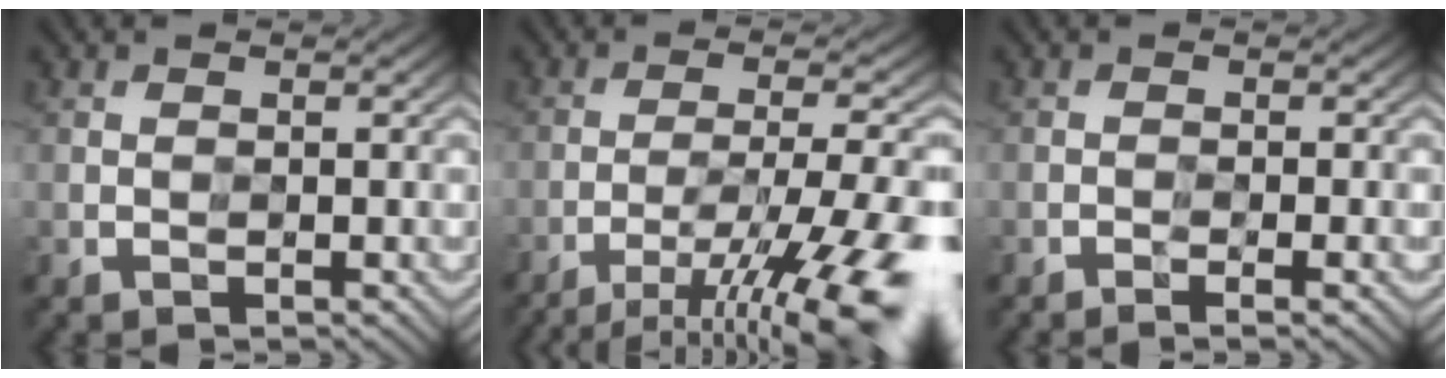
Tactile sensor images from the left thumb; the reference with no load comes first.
{"total": 14.2, "force": [-8.8, 3.0, 10.7], "torque": [-0.180, -0.012, -0.122]}
{"total": 2.0, "force": [-1.0, 0.3, 1.7], "torque": [-0.027, 0.003, -0.021]}